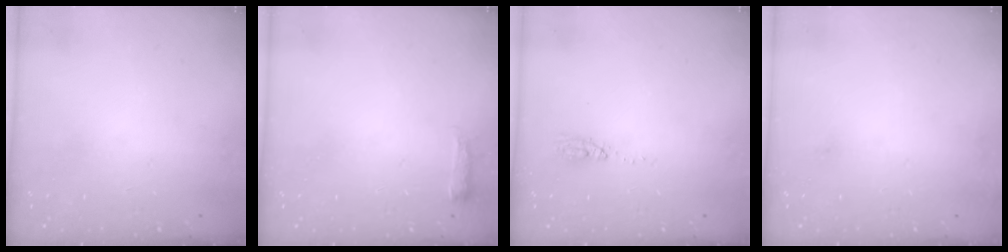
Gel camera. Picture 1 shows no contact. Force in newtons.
{"total": 4.9, "press": 4.9, "slide": 0.8}
{"total": 4.1, "press": 4.0, "slide": 1.0}
{"total": 4.8, "press": 4.5, "slide": 1.5}